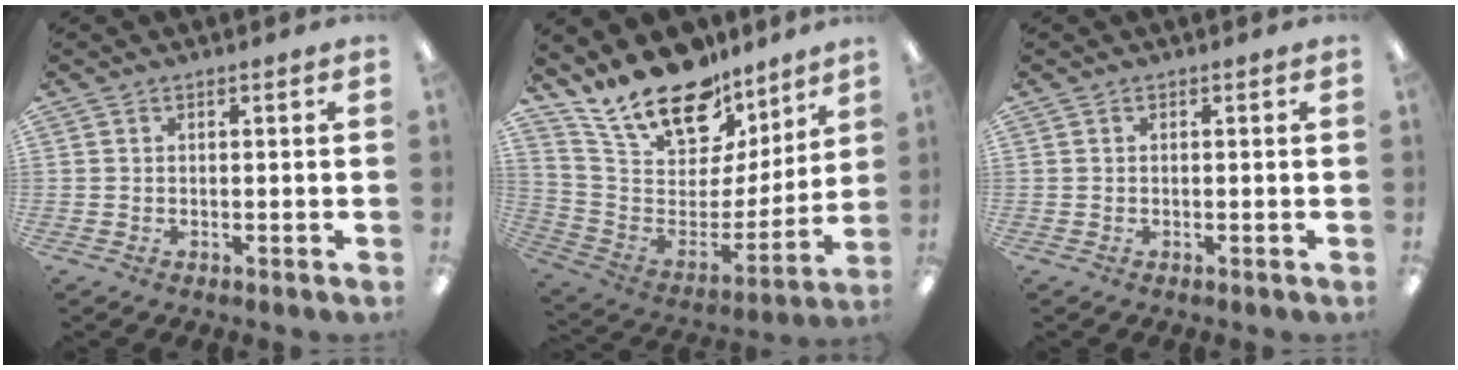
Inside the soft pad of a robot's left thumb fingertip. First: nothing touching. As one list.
[{"total": 21.5, "force": [17.4, 9.0, 8.9], "torque": [-0.174, -0.124, 0.314]}, {"total": 0.0}]